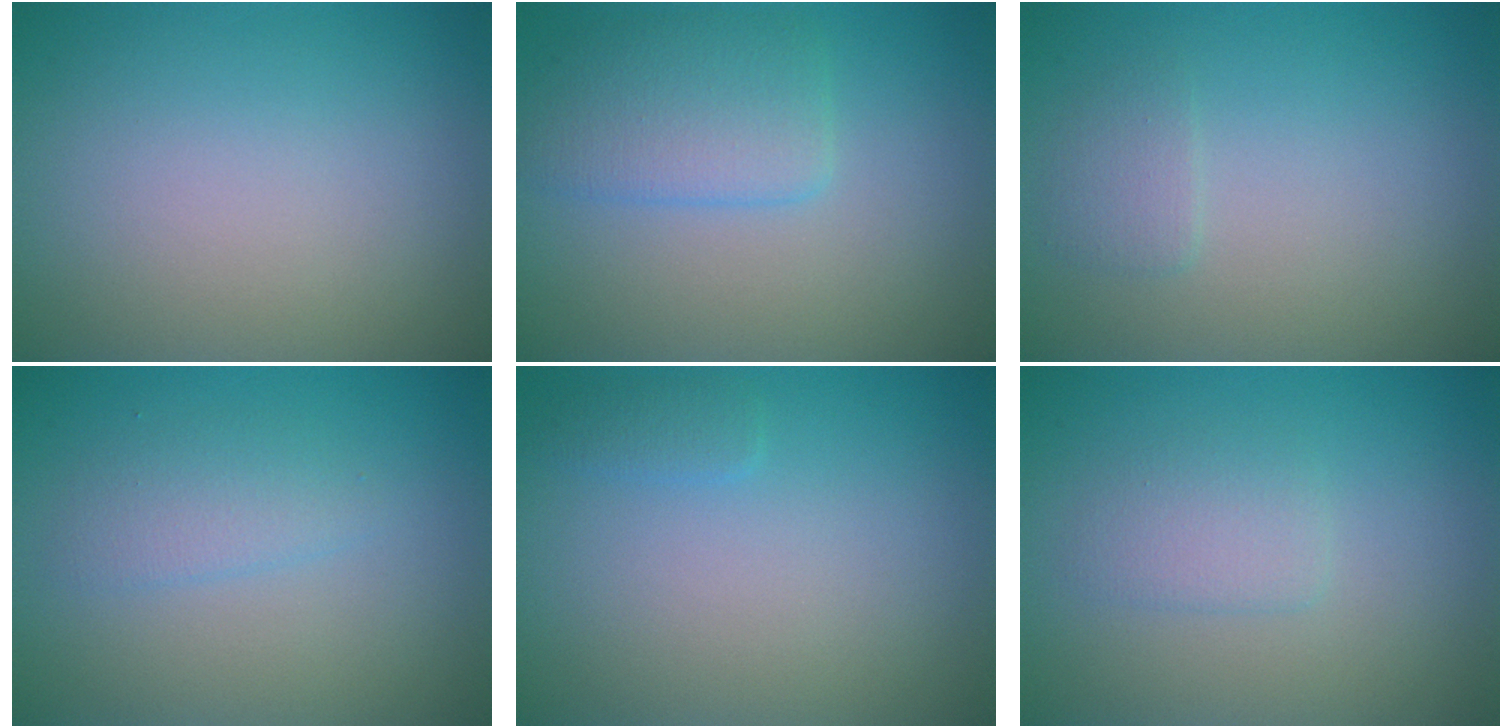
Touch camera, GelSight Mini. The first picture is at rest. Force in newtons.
{"total": 3.5, "press": 3.5, "slide": 0.1}
{"total": 1.2, "press": 1.1, "slide": 0.3}
{"total": 1.8, "press": 1.8, "slide": 0.1}
{"total": 0.9, "press": 0.9, "slide": 0.1}
{"total": 1.8, "press": 1.8, "slide": 0.1}